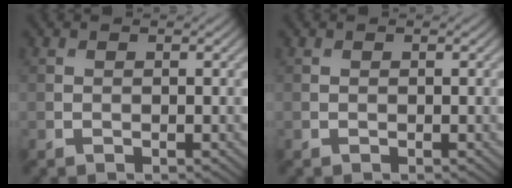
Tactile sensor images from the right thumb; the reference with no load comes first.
{"total": 0.0}